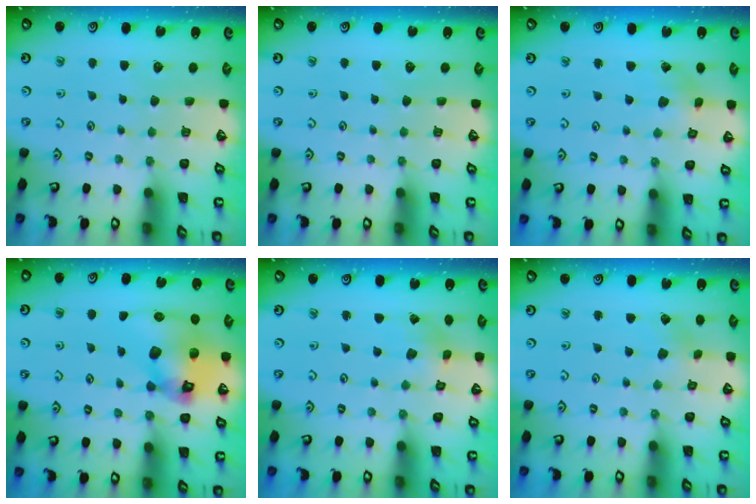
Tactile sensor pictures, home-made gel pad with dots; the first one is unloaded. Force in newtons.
{"total": 0.0}
{"total": 1.9, "press": 1.9, "slide": 0.3}
{"total": 14.5, "press": 14.3, "slide": 2.3}
{"total": 1.5, "press": 1.4, "slide": 0.2}
{"total": 1.8, "press": 1.8, "slide": 0.3}